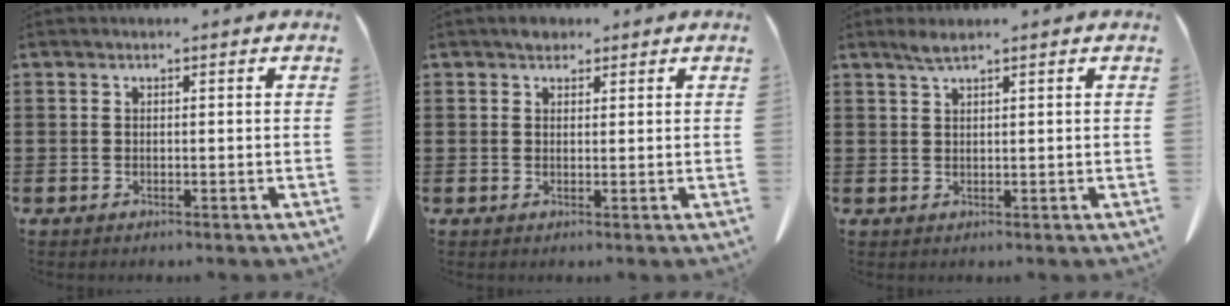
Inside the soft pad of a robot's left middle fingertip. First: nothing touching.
{"total": 1.9, "force": [1.5, 1.1, 0.5], "torque": [-0.006, 0.001, 0.028]}
{"total": 1.9, "force": [1.4, 0.1, 1.3], "torque": [-0.027, 0.001, 0.025]}